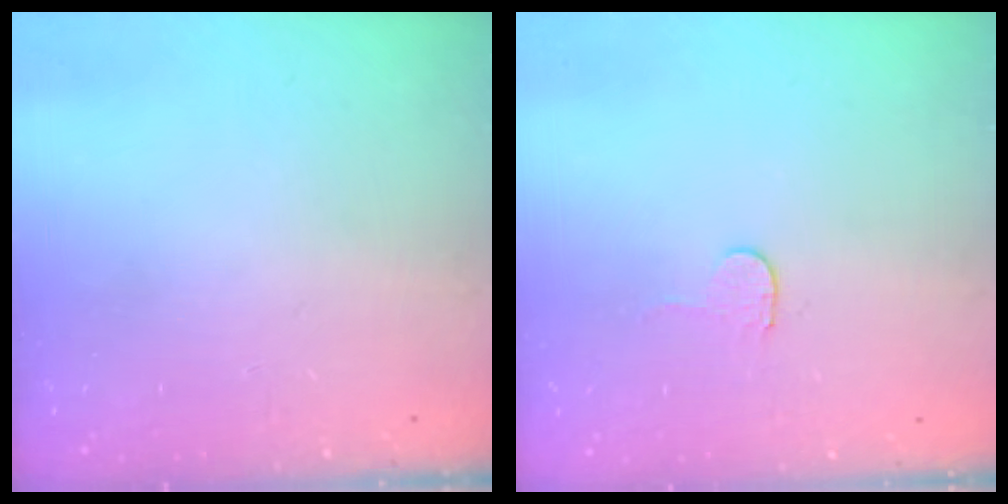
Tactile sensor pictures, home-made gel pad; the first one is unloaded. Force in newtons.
{"total": 2.3, "press": 2.3, "slide": 0.2}